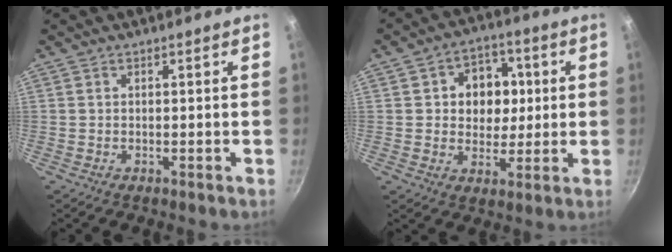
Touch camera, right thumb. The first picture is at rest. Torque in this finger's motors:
{"motor_torque": [-0.29, 0.68, -0.14, 0.15, 0.03]}